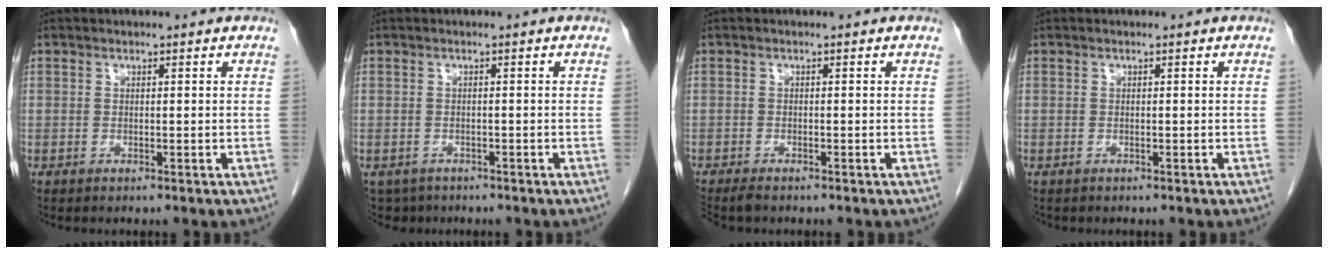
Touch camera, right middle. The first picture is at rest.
{"total": 3.8, "force": [-2.8, 2.6, 0.4], "torque": [-0.002, 0.000, -0.043]}
{"total": 2.5, "force": [-2.2, 0.6, 1.1], "torque": [-0.021, -0.008, -0.034]}
{"total": 0.0}